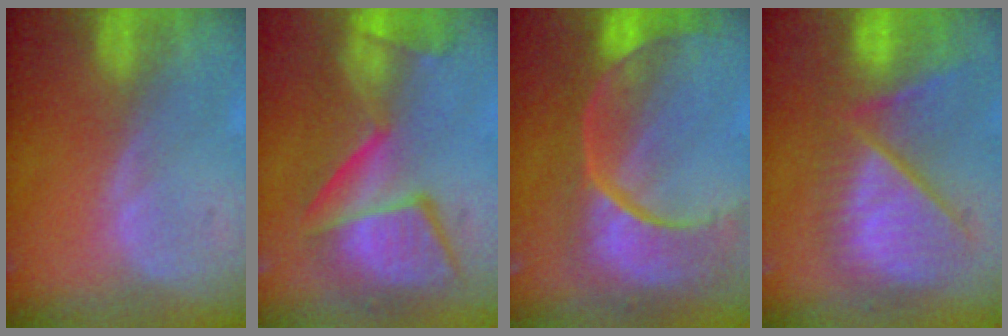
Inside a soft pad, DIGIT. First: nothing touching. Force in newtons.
{"total": 11.5, "press": 10.7, "slide": 4.4}
{"total": 13.1, "press": 10.6, "slide": 7.7}
{"total": 11.4, "press": 10.2, "slide": 5.1}